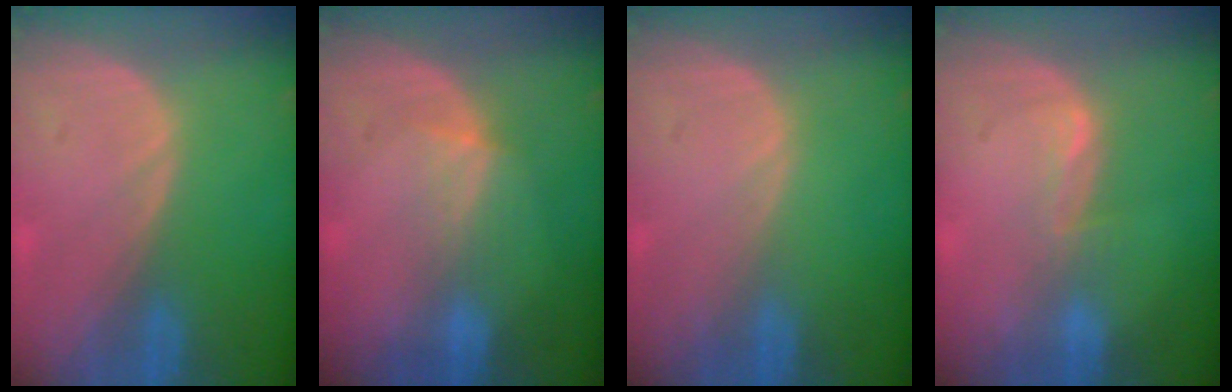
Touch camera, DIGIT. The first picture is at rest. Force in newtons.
{"total": 3.0, "press": 2.8, "slide": 1.1}
{"total": 0.0}
{"total": 2.0, "press": 2.0, "slide": 0.3}